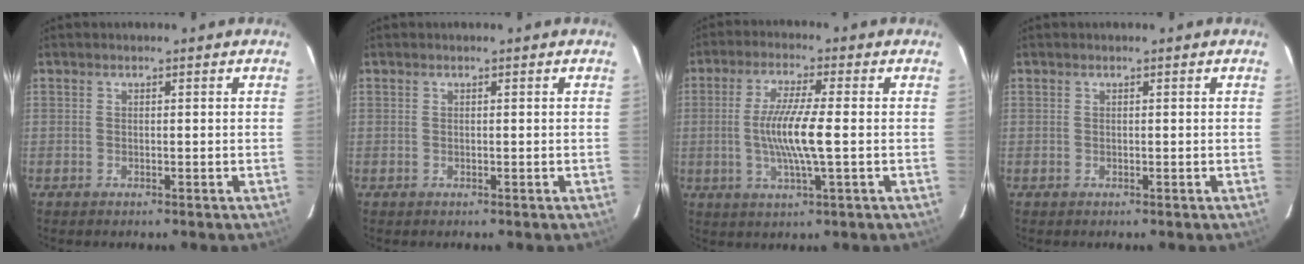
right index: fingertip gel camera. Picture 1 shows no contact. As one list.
[{"total": 0.0}, {"total": 9.0, "force": [-0.8, 0.3, 8.9], "torque": [-0.169, -0.007, -0.015]}, {"total": 0.0}]